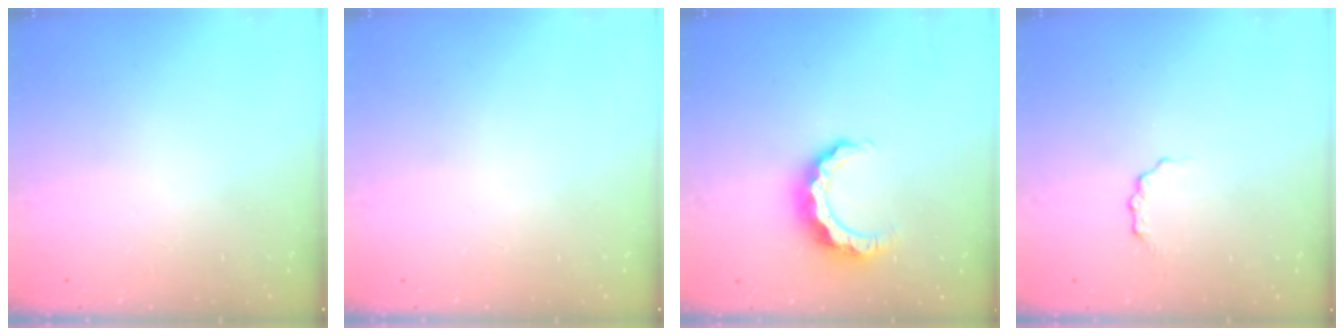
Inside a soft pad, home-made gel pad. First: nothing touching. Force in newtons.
{"total": 0.0}
{"total": 8.6, "press": 8.5, "slide": 1.0}
{"total": 2.6, "press": 2.6, "slide": 0.4}